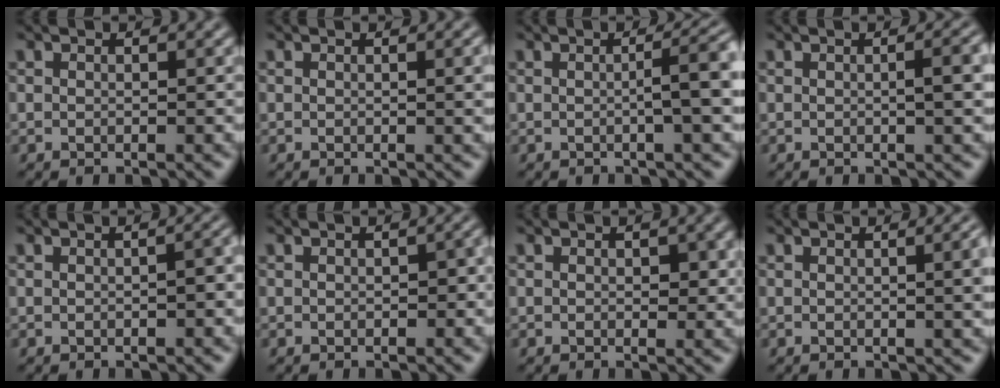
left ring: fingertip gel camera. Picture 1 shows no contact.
{"total": 1.7, "force": [0.2, 0.4, 1.6], "torque": [-0.017, 0.003, 0.001]}
{"total": 4.5, "force": [0.1, 1.0, 4.4], "torque": [-0.053, 0.014, -0.001]}
{"total": 3.2, "force": [0.2, 0.9, 3.0], "torque": [-0.033, 0.007, 0.002]}
{"total": 1.9, "force": [-0.3, 0.6, 1.8], "torque": [-0.019, 0.007, 0.002]}
{"total": 1.5, "force": [-0.1, 0.8, 1.3], "torque": [-0.016, 0.002, 0.000]}
{"total": 1.6, "force": [0.3, 0.9, 1.2], "torque": [-0.015, -0.002, 0.004]}
{"total": 3.3, "force": [0.2, 1.2, 3.1], "torque": [-0.027, 0.007, 0.002]}